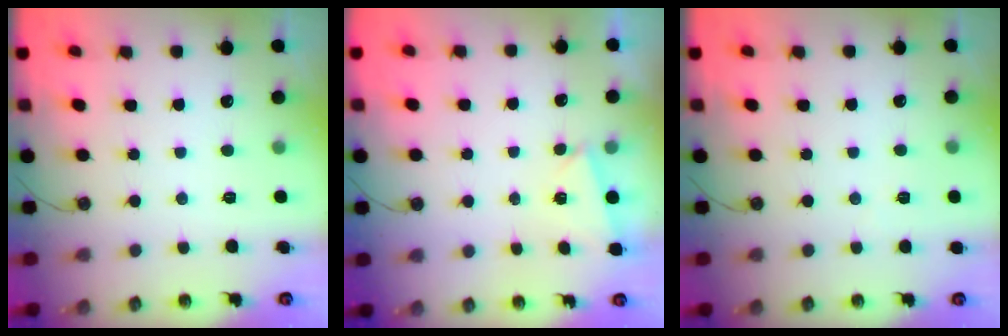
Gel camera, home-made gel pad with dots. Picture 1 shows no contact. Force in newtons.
{"total": 2.6, "press": 1.3, "slide": 2.3}
{"total": 2.0, "press": 1.9, "slide": 0.8}